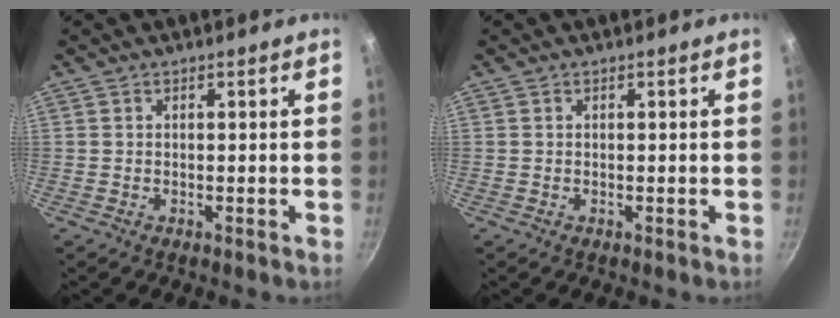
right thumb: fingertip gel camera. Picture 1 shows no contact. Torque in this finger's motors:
{"motor_torque": [-0.27, -0.06, 0.00, 0.00, 0.01]}